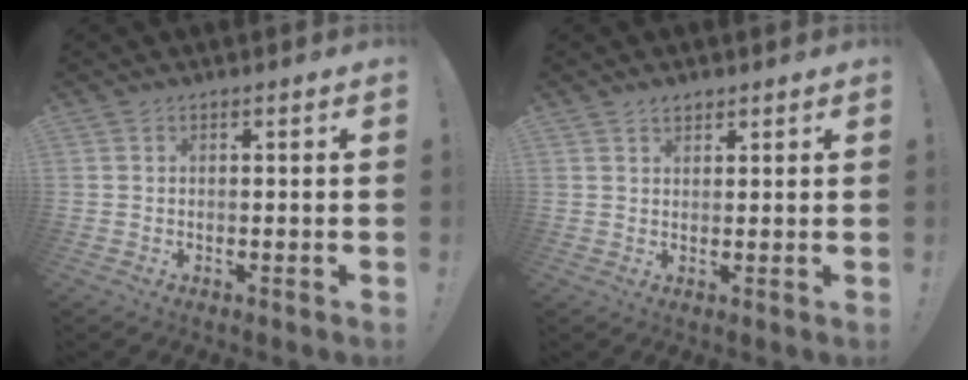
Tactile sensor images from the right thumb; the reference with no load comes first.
{"total": 2.0, "force": [1.6, 1.0, 0.7], "torque": [-0.004, -0.011, 0.029]}